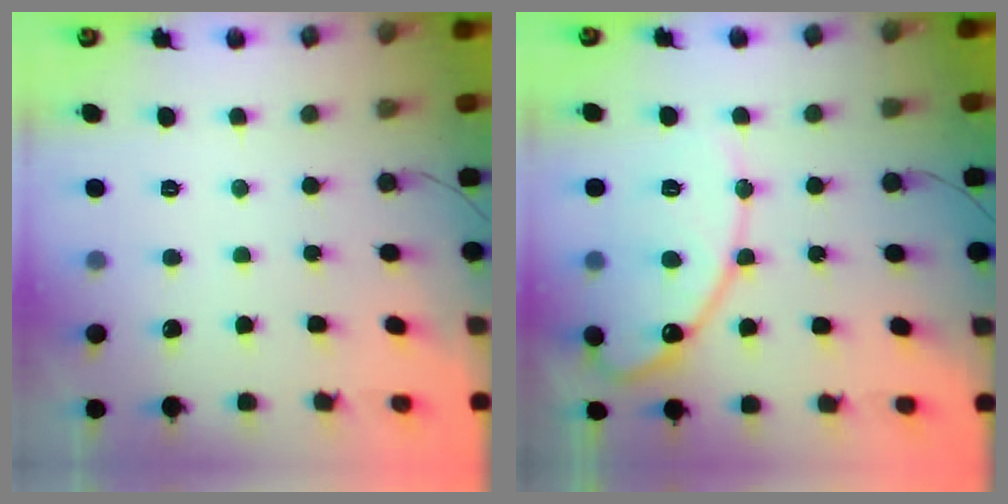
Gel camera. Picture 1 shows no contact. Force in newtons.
{"total": 15.4, "press": 15.4, "slide": 1.3}